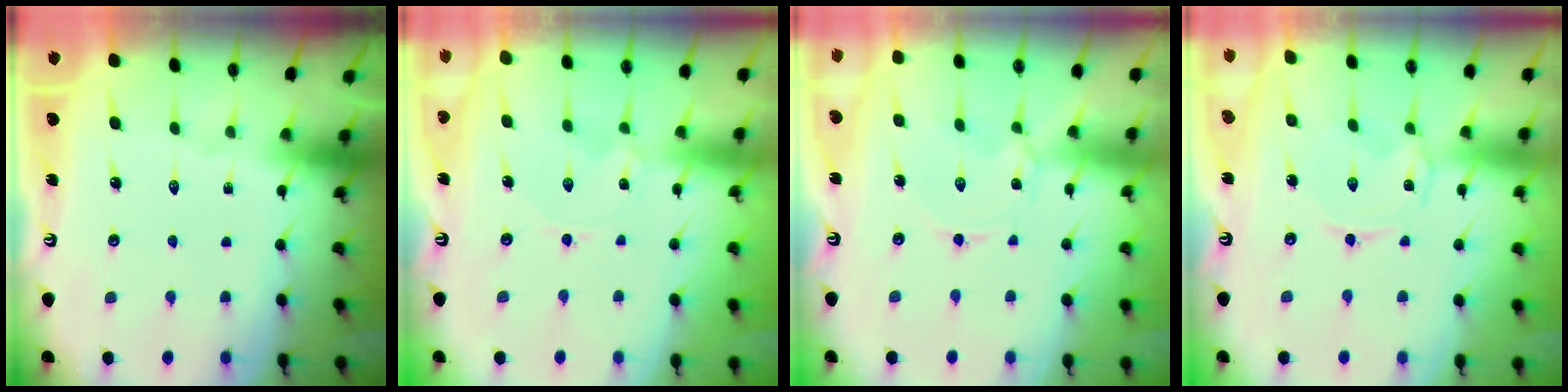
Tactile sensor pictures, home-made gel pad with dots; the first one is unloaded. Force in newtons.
{"total": 0.0}
{"total": 2.3, "press": 2.3, "slide": 0.4}
{"total": 1.5, "press": 1.5, "slide": 0.3}